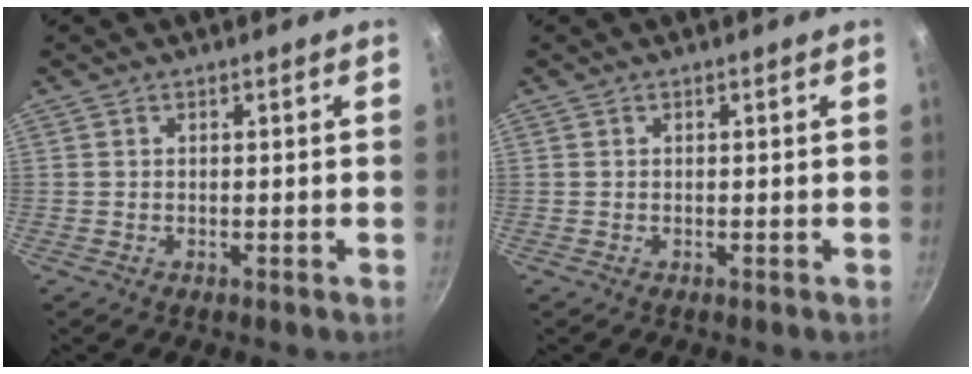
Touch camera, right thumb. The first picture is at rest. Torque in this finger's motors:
{"motor_torque": [0.00, 0.00, 0.05, -0.60, 0.04]}